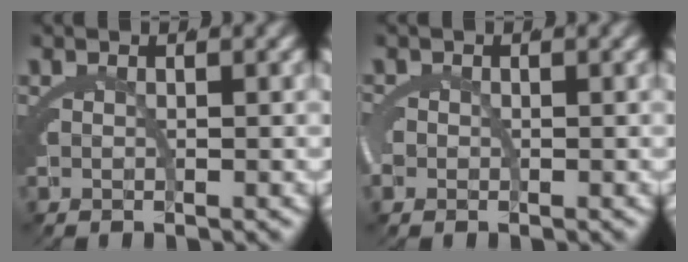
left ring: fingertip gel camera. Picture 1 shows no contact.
{"total": 1.0, "force": [-0.4, 0.7, 0.4], "torque": [-0.019, -0.003, -0.006]}